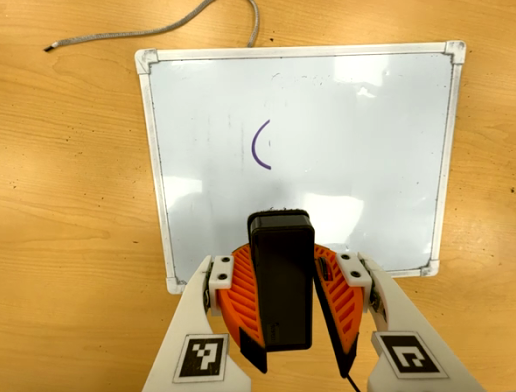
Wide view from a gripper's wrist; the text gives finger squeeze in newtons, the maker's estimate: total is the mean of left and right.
{"total": 9.7, "left": 9.8, "right": 9.7}